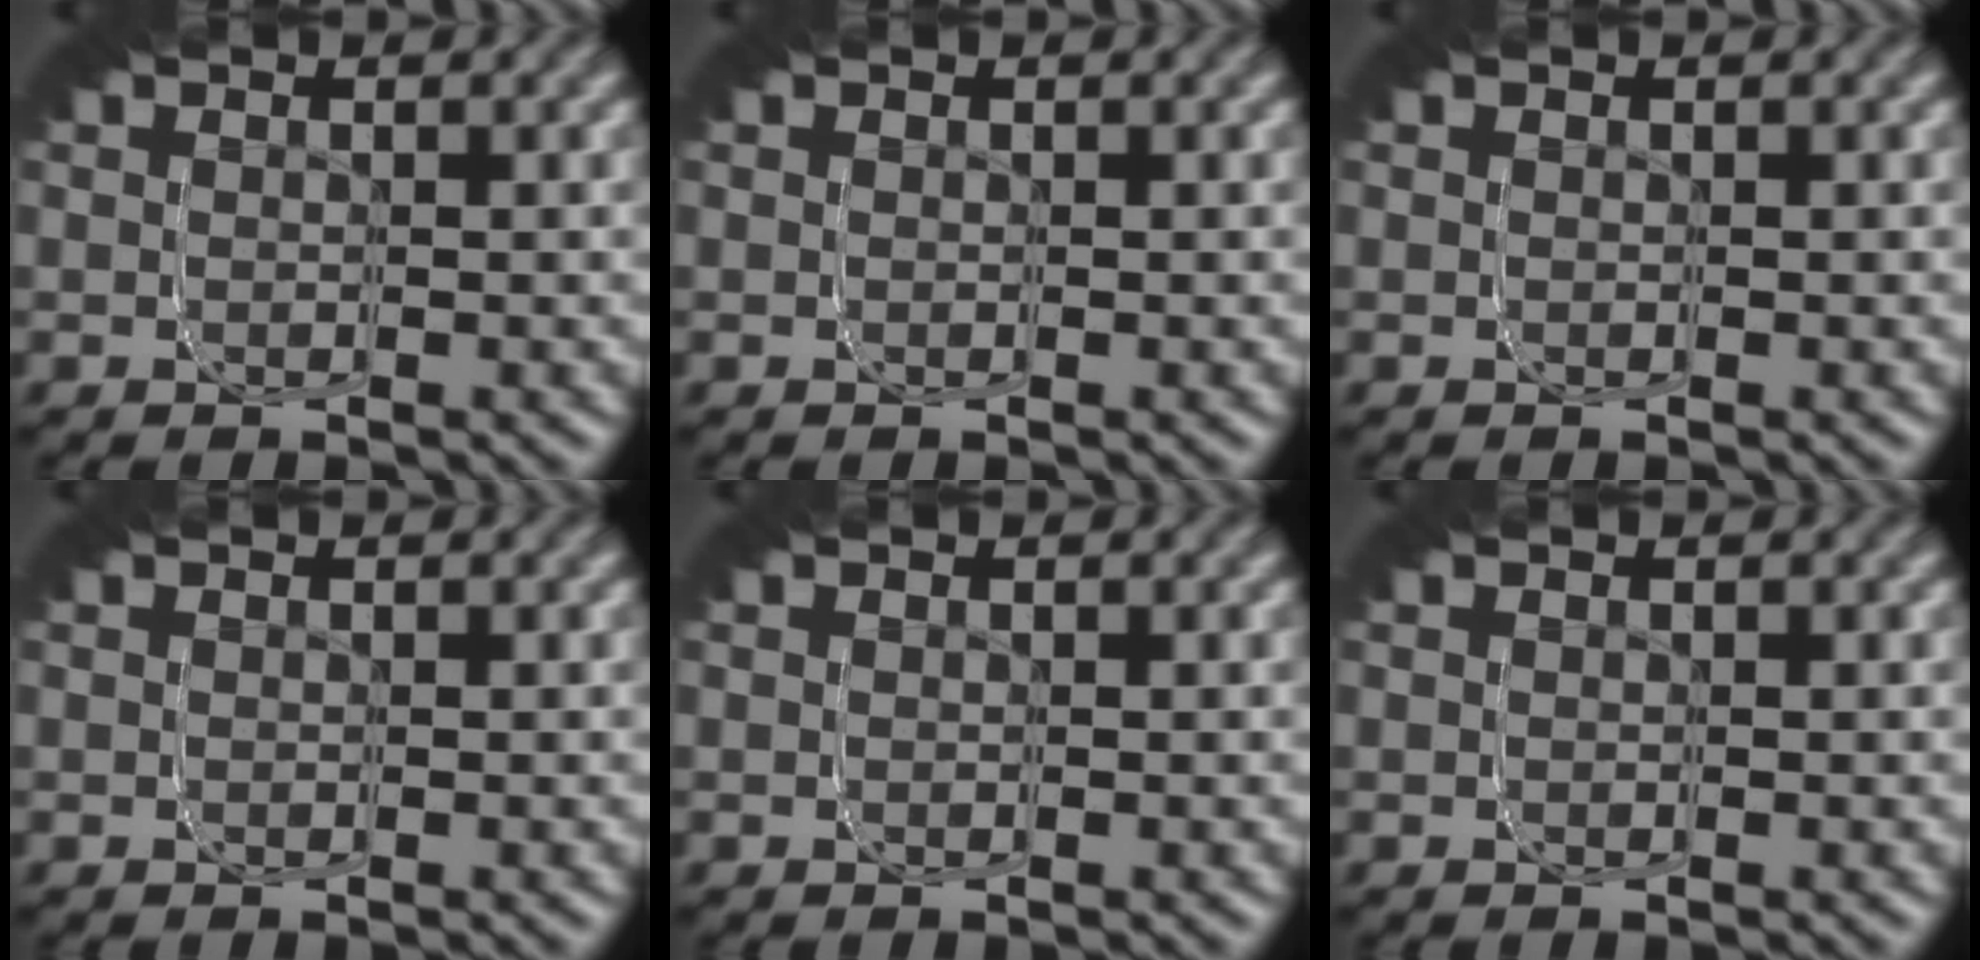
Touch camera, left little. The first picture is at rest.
{"total": 0.0}
{"total": 0.0}
{"total": 0.0}
{"total": 0.0}
{"total": 0.0}